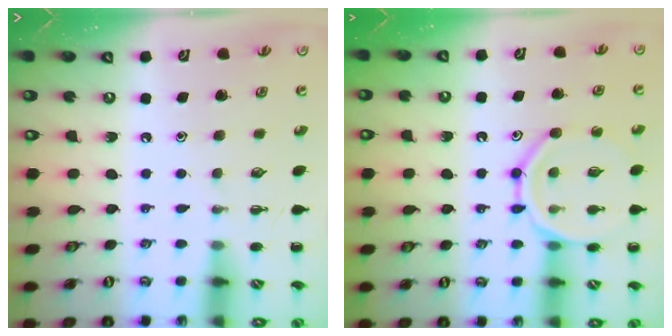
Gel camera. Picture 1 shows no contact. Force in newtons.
{"total": 13.8, "press": 13.8, "slide": 1.4}